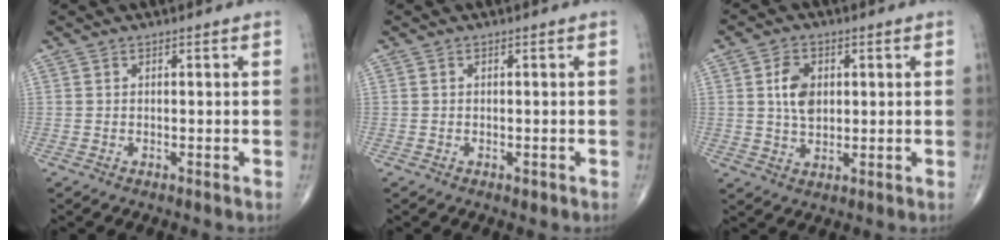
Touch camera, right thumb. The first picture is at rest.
{"total": 0.8, "force": [-0.3, 0.5, 0.6], "torque": [-0.007, -0.001, -0.004]}
{"total": 6.4, "force": [1.3, 4.3, 4.6], "torque": [-0.072, -0.006, 0.023]}